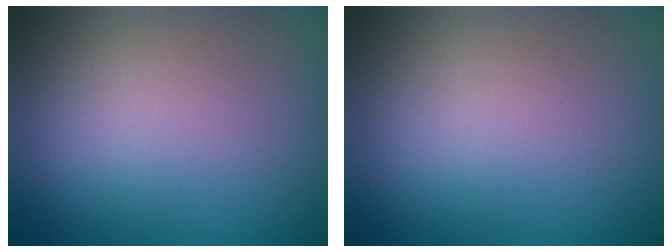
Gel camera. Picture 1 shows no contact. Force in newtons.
{"total": 0.0}